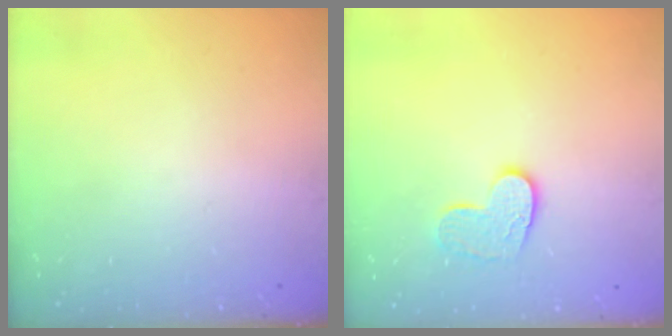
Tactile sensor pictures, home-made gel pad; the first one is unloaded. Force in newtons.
{"total": 9.5, "press": 9.5, "slide": 0.6}